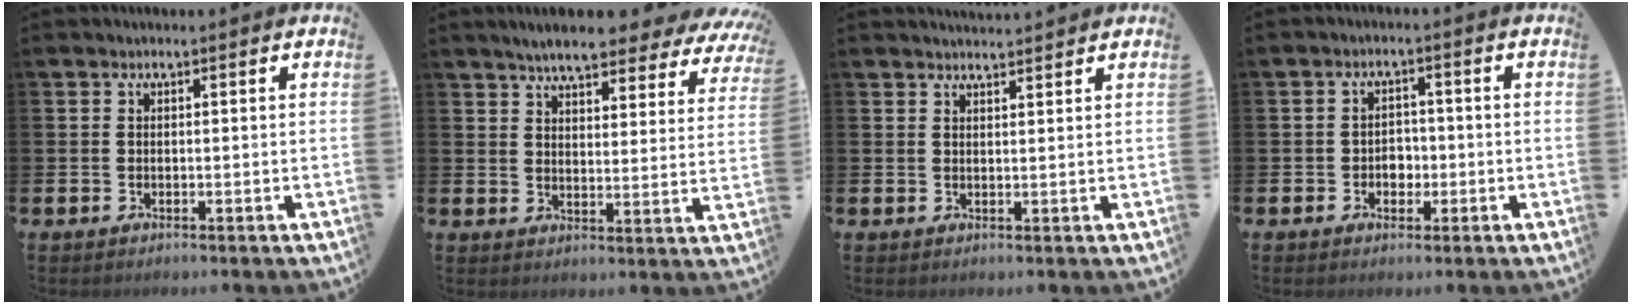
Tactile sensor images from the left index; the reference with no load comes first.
{"total": 6.5, "force": [6.0, 0.9, 2.4], "torque": [-0.057, -0.038, 0.099]}
{"total": 2.1, "force": [2.1, -0.1, 0.0], "torque": [0.003, -0.014, 0.037]}
{"total": 2.6, "force": [-0.8, 2.2, 1.2], "torque": [-0.018, 0.002, -0.021]}